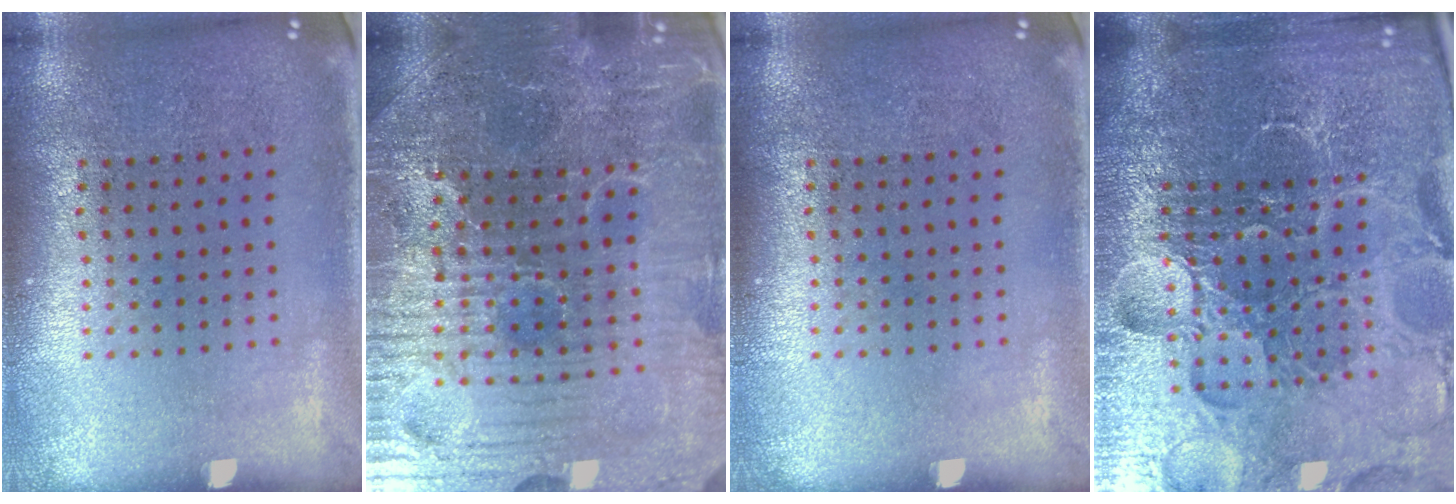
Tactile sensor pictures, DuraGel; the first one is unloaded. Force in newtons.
{"total": 5.5, "press": 5.2, "slide": 1.5}
{"total": 0.0}
{"total": 6.8, "press": 6.0, "slide": 3.2}